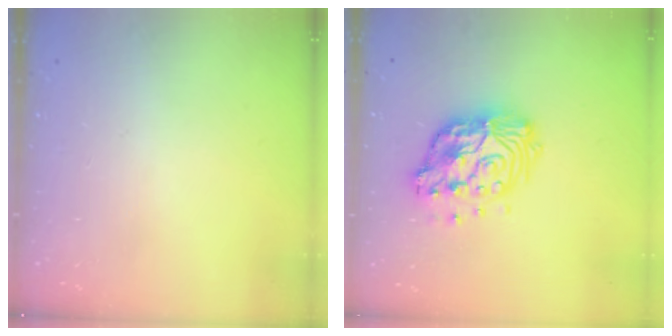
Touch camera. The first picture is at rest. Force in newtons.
{"total": 15.5, "press": 15.5, "slide": 1.3}